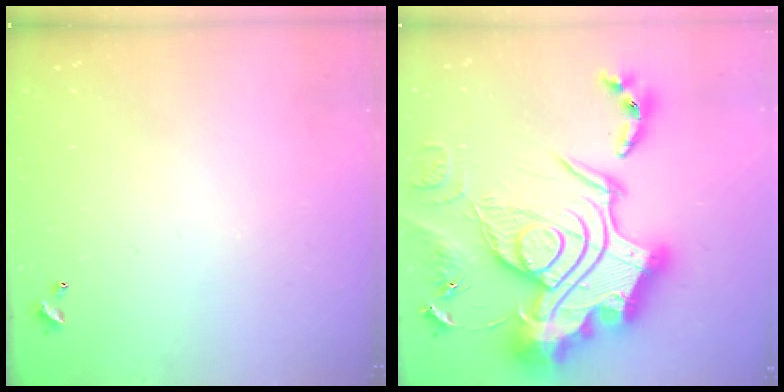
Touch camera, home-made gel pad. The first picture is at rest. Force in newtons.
{"total": 0.6, "press": 0.6, "slide": 0.0}